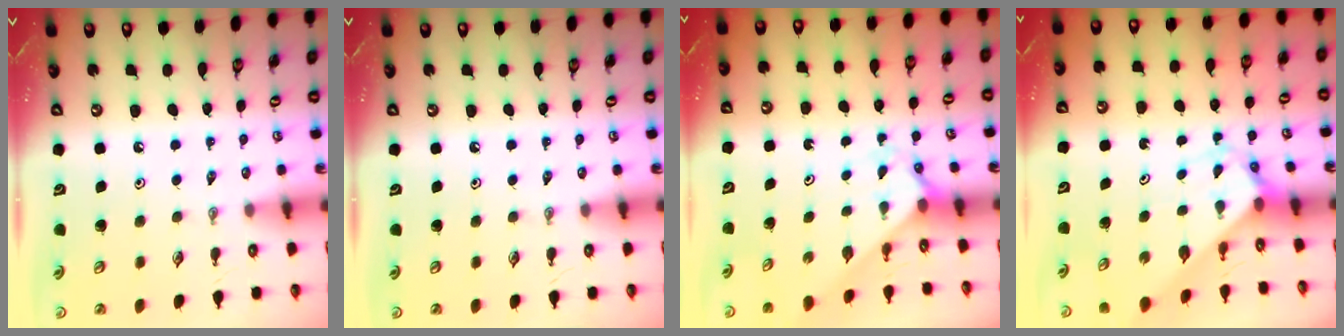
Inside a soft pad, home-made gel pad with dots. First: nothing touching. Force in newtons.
{"total": 0.0}
{"total": 2.5, "press": 2.5, "slide": 0.2}
{"total": 2.8, "press": 2.8, "slide": 0.2}